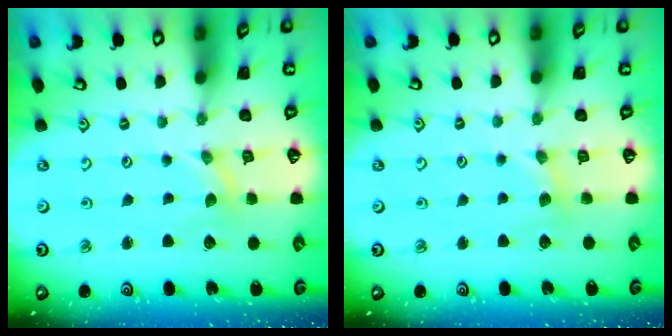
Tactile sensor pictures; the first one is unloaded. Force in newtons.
{"total": 2.0, "press": 1.9, "slide": 0.4}